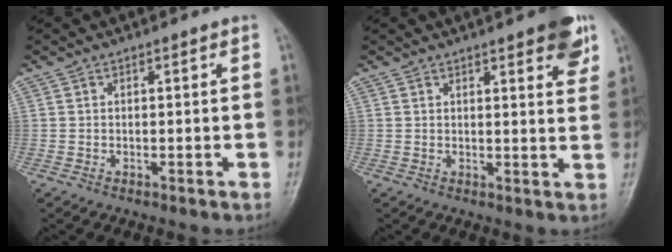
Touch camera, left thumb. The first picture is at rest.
{"total": 8.1, "force": [4.6, 2.2, 6.2], "torque": [-0.059, -0.017, 0.055]}